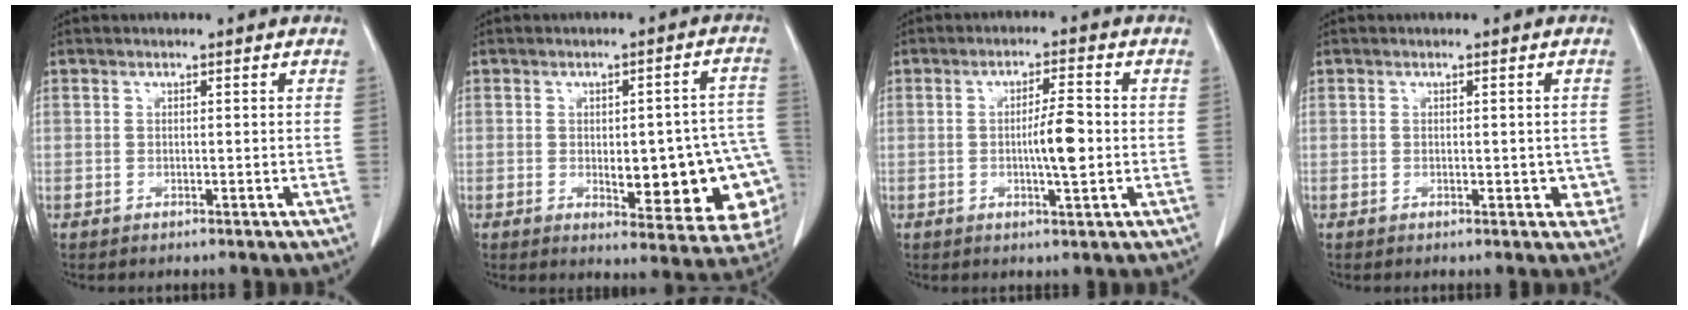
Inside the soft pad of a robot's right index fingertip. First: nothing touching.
{"total": 16.9, "force": [-3.5, 5.8, 15.5], "torque": [-0.114, 0.027, -0.021]}
{"total": 5.4, "force": [-0.4, 0.5, 5.3], "torque": [-0.091, 0.001, -0.006]}
{"total": 3.0, "force": [-0.5, 1.9, 2.3], "torque": [-0.010, 0.005, -0.002]}